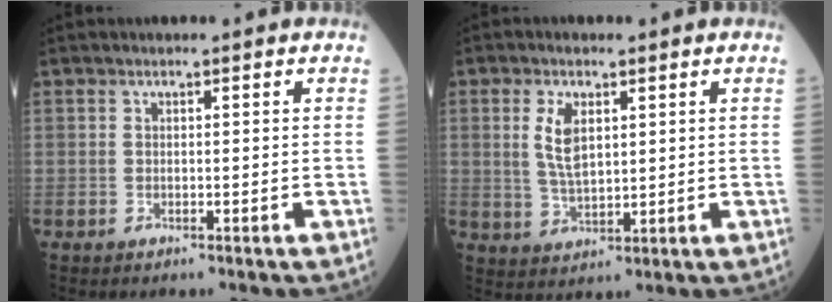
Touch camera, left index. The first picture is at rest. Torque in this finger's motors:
{"motor_torque": [0.96, 0.00, 0.50, 0.08]}